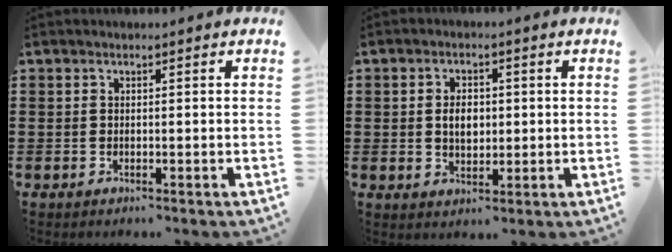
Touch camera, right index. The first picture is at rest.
{"total": 3.7, "force": [0.2, 2.3, 2.9], "torque": [-0.045, 0.002, -0.003]}